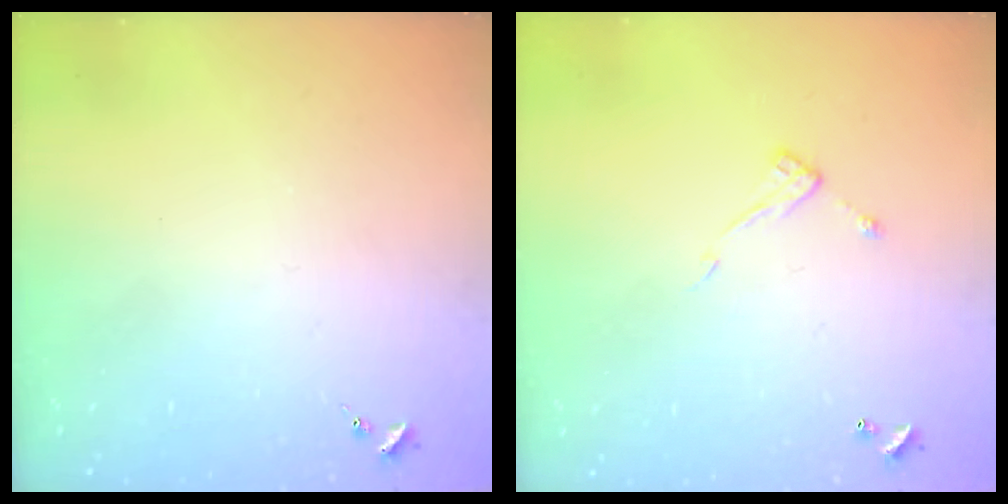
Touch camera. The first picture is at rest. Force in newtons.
{"total": 7.5, "press": 7.4, "slide": 0.4}